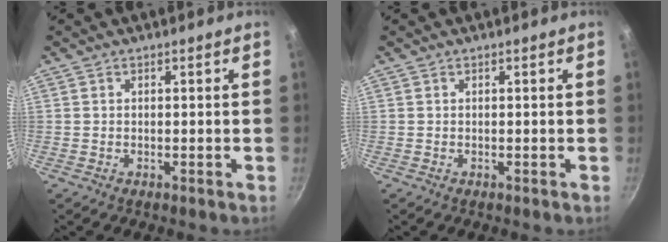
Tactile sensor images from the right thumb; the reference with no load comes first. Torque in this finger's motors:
{"motor_torque": [0.00, 0.00, 0.00, 0.00, 0.00]}